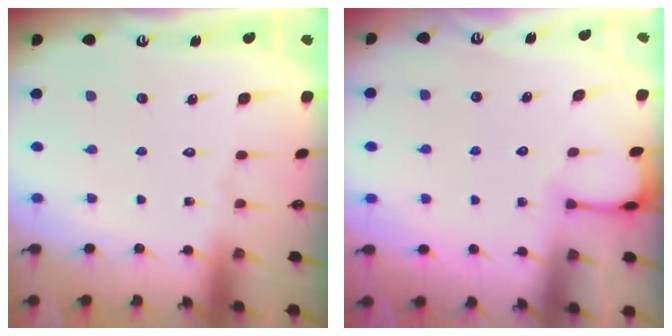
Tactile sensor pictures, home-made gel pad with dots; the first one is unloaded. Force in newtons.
{"total": 1.8, "press": 1.8, "slide": 0.2}